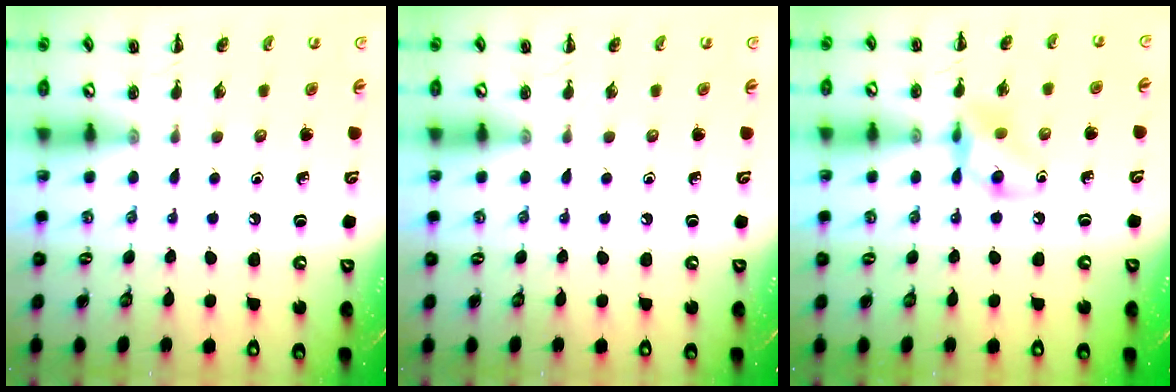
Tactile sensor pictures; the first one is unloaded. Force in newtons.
{"total": 0.0}
{"total": 9.1, "press": 9.1, "slide": 0.6}